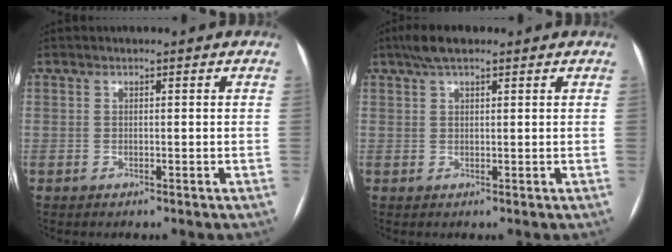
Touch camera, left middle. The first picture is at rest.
{"total": 4.3, "force": [3.0, 1.3, 2.8], "torque": [-0.057, 0.022, 0.054]}